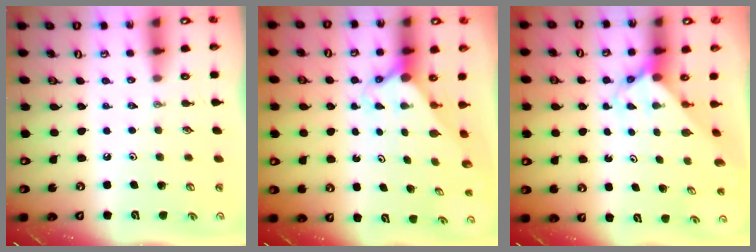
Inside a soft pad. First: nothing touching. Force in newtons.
{"total": 2.1, "press": 2.1, "slide": 0.1}
{"total": 3.4, "press": 3.4, "slide": 0.3}